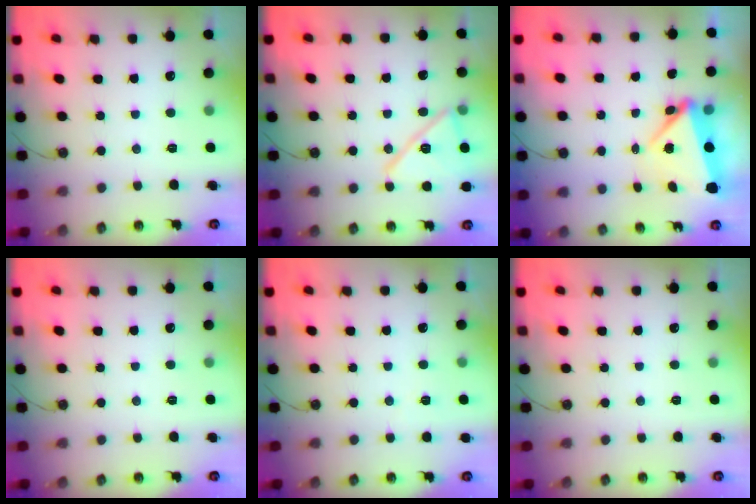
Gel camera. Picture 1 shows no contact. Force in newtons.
{"total": 15.2, "press": 15.1, "slide": 1.8}
{"total": 5.9, "press": 5.0, "slide": 3.0}
{"total": 0.0}
{"total": 5.4, "press": 3.7, "slide": 3.8}
{"total": 0.0}